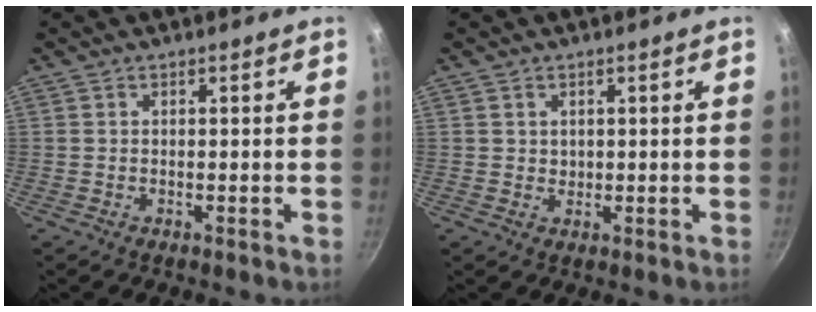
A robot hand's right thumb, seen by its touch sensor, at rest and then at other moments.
{"total": 1.4, "force": [0.6, 1.2, 0.3], "torque": [0.001, -0.001, 0.009]}